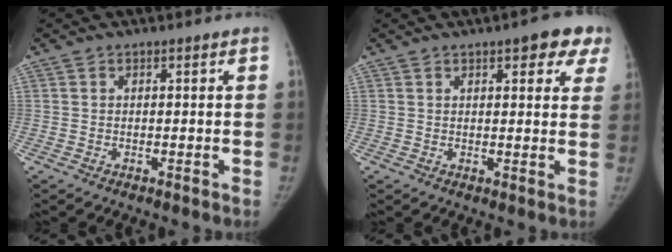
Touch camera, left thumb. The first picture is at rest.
{"total": 8.3, "force": [4.7, 2.9, 6.2], "torque": [-0.038, -0.011, 0.050]}